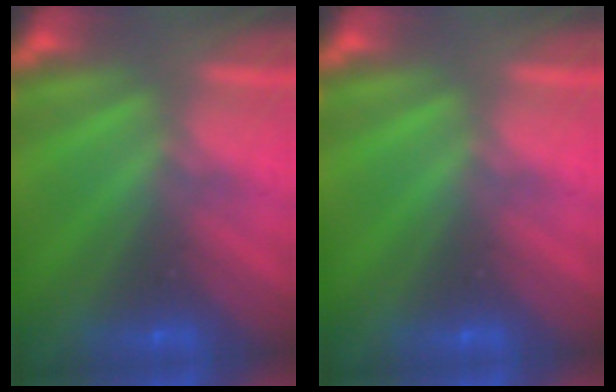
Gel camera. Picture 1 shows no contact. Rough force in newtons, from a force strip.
{"total": 0.0}